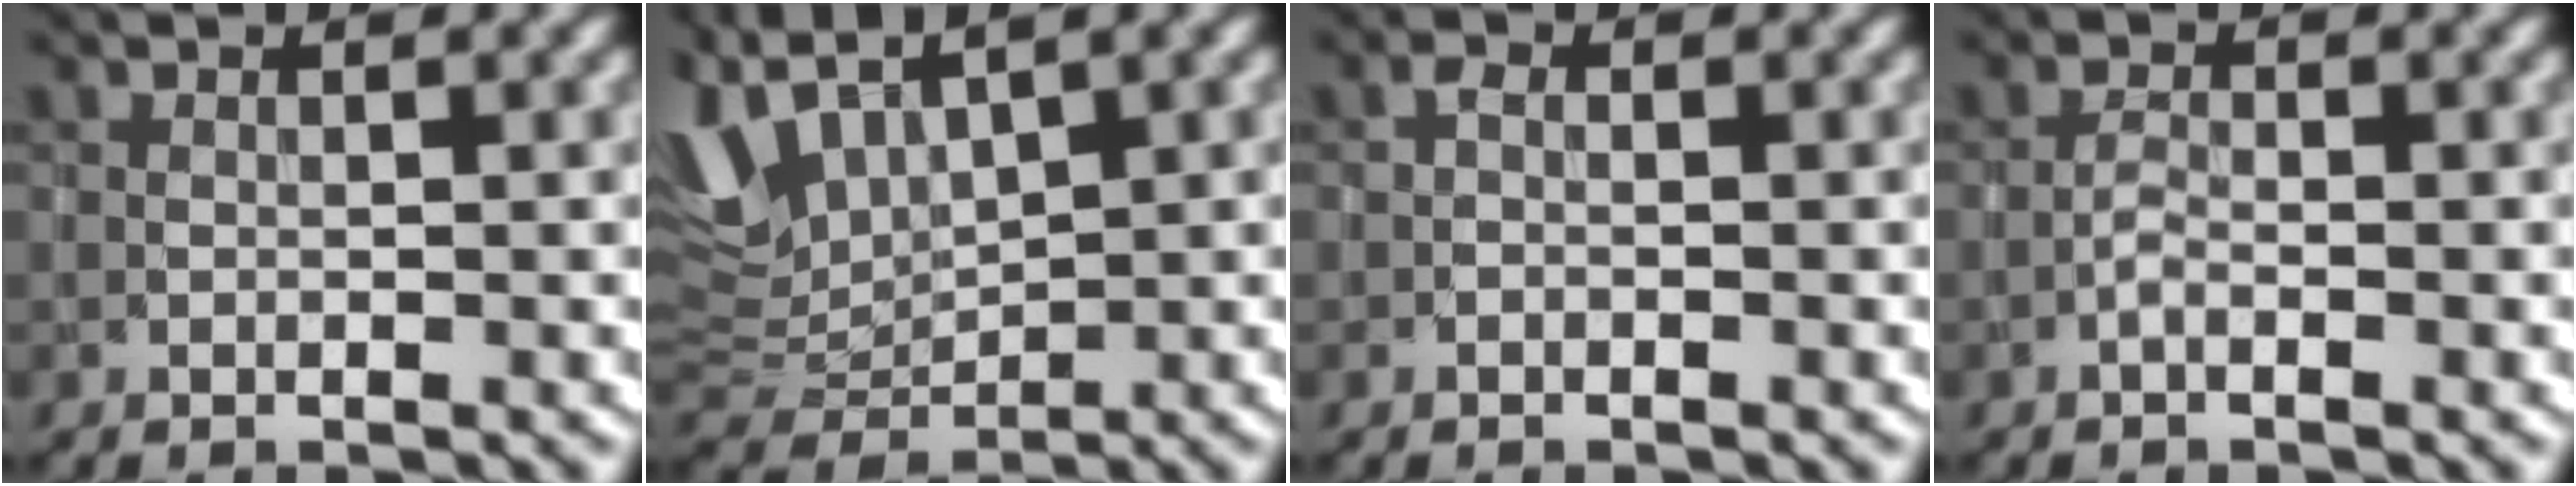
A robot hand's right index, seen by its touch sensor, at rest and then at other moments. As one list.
[{"total": 6.6, "force": [3.9, 3.1, 4.3], "torque": [-0.116, 0.011, 0.074]}, {"total": 0.7, "force": [-0.3, 0.5, 0.5], "torque": [-0.009, 0.001, -0.009]}, {"total": 1.1, "force": [-0.7, 0.3, 0.8], "torque": [-0.015, 0.003, -0.015]}]